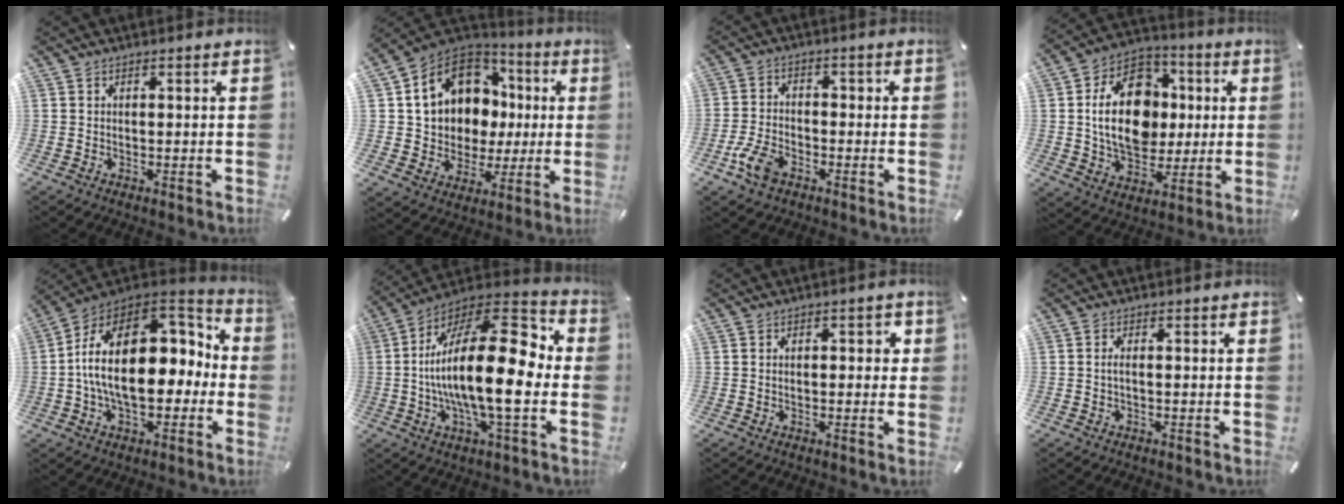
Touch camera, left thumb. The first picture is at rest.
{"total": 14.5, "force": [4.3, 12.3, 6.4], "torque": [-0.129, -0.027, 0.094]}
{"total": 7.4, "force": [-4.0, 4.6, 4.3], "torque": [-0.094, 0.016, -0.075]}
{"total": 18.9, "force": [0.8, 14.2, 12.5], "torque": [-0.223, 0.008, 0.015]}
{"total": 23.7, "force": [1.6, 14.6, 18.6], "torque": [-0.316, 0.000, 0.033]}
{"total": 25.0, "force": [-1.3, 9.5, 23.1], "torque": [-0.432, -0.009, -0.025]}
{"total": 2.1, "force": [0.1, 1.1, 1.7], "torque": [-0.019, 0.002, -0.006]}
{"total": 1.5, "force": [-0.2, 0.4, 1.5], "torque": [-0.028, 0.000, -0.005]}